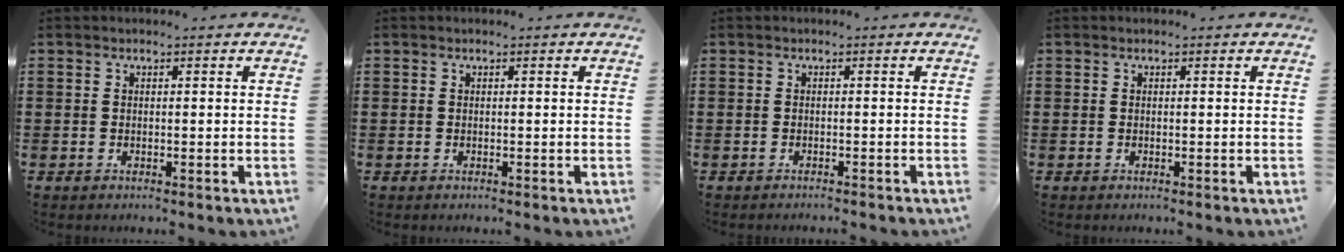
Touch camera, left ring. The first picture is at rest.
{"total": 0.0}
{"total": 0.6, "force": [-0.6, -0.1, 0.1], "torque": [-0.005, -0.001, -0.012]}
{"total": 0.0}